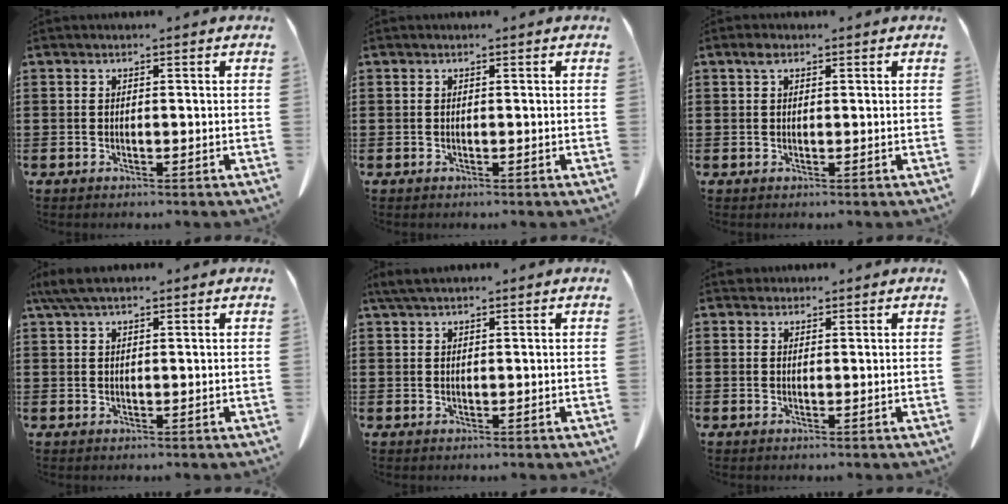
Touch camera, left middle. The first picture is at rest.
{"total": 0.0}
{"total": 1.4, "force": [0.6, 0.8, 1.0], "torque": [-0.023, 0.004, 0.012]}
{"total": 3.4, "force": [2.2, 0.7, 2.5], "torque": [-0.053, 0.002, 0.042]}
{"total": 2.4, "force": [1.8, 0.4, 1.5], "torque": [-0.035, 0.000, 0.036]}
{"total": 1.3, "force": [1.2, 0.6, 0.0], "torque": [0.003, -0.001, 0.023]}